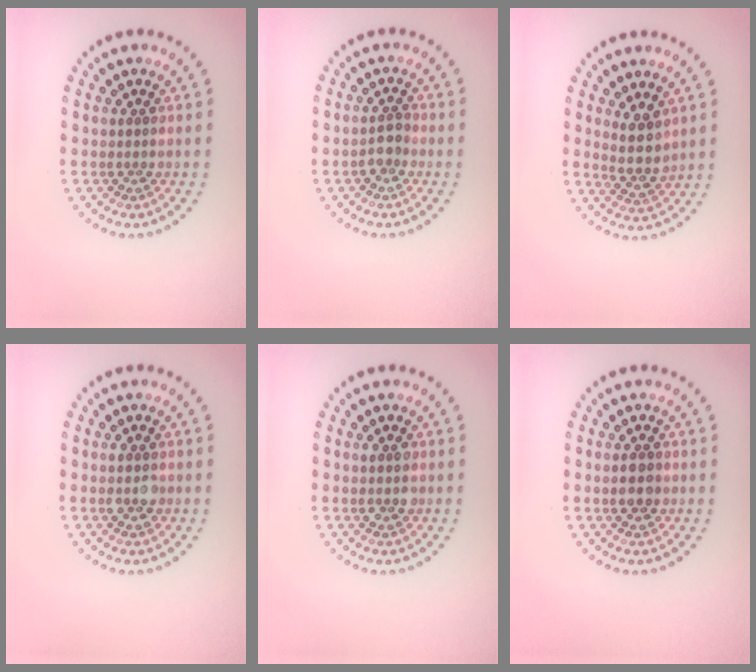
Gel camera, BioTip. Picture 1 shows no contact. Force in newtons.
{"total": 1.8, "press": 1.5, "slide": 0.9}
{"total": 2.8, "press": 2.5, "slide": 1.2}
{"total": 2.3, "press": 2.3, "slide": 0.2}
{"total": 1.5, "press": 1.5, "slide": 0.1}
{"total": 2.5, "press": 2.5, "slide": 0.2}